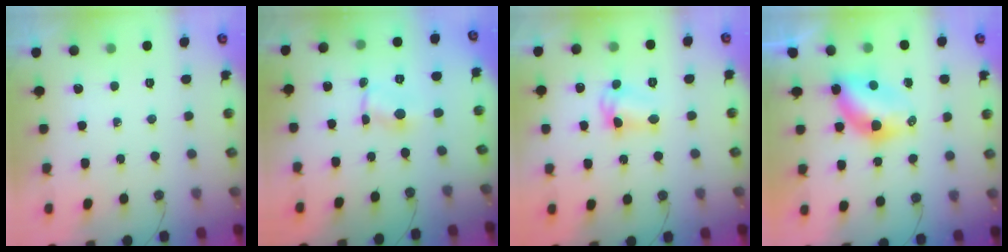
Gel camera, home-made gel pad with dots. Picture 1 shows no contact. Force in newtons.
{"total": 0.9, "press": 0.8, "slide": 0.2}
{"total": 8.2, "press": 8.2, "slide": 0.7}
{"total": 6.5, "press": 6.5, "slide": 0.5}